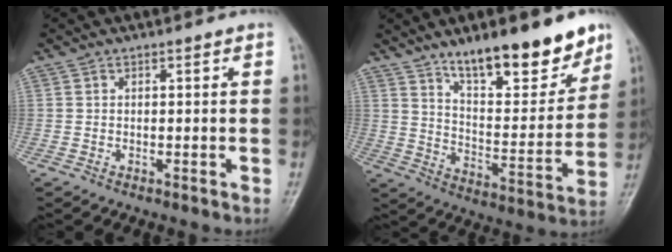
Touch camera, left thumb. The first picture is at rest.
{"total": 18.5, "force": [13.0, 6.0, 11.7], "torque": [-0.129, -0.082, 0.212]}